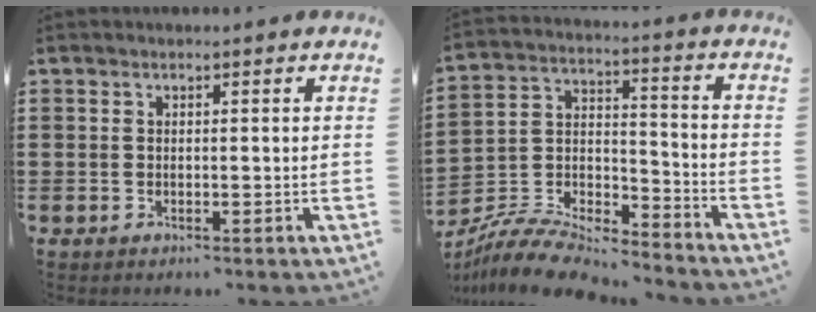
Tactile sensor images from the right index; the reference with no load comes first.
{"total": 8.9, "force": [-8.6, 1.5, 2.0], "torque": [-0.045, 0.013, -0.172]}